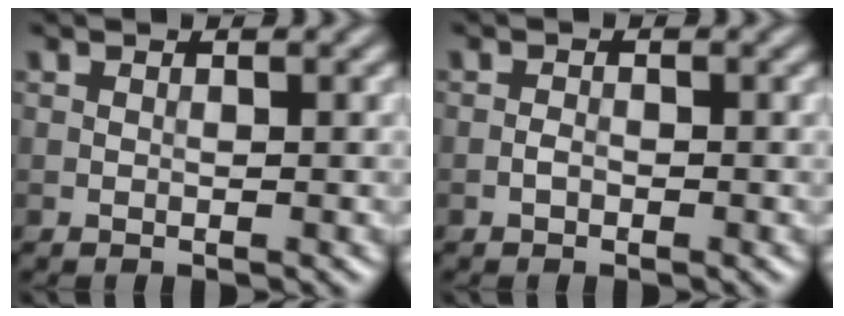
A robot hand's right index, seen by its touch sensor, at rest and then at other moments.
{"total": 0.7, "force": [-0.4, 0.5, 0.4], "torque": [-0.007, 0.000, -0.009]}